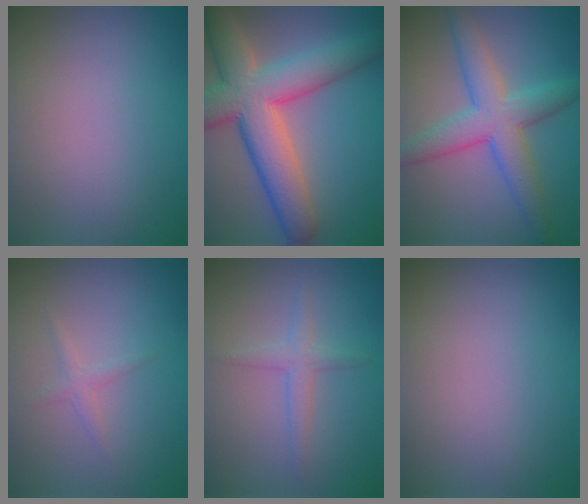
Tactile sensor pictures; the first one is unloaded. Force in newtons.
{"total": 10.3, "press": 10.3, "slide": 0.5}
{"total": 5.8, "press": 5.8, "slide": 0.0}
{"total": 1.0, "press": 1.0, "slide": 0.1}
{"total": 1.6, "press": 1.6, "slide": 0.1}
{"total": 0.0}